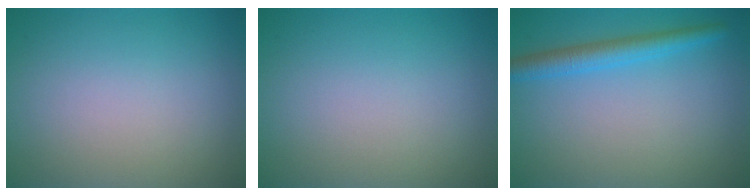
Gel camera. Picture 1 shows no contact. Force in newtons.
{"total": 0.0}
{"total": 3.0, "press": 3.0, "slide": 0.2}